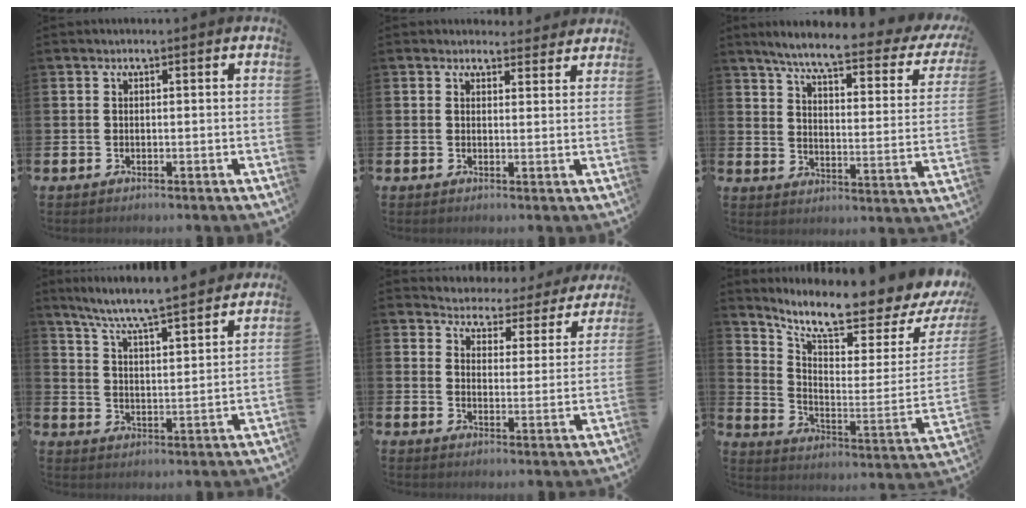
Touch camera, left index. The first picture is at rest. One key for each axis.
{"total": 2.5, "fx": 2.4, "fy": 0.7, "fz": -0.1, "tx": 0.009, "ty": -0.014, "tz": 0.041}
{"total": 6.3, "fx": 5.2, "fy": 0.6, "fz": 3.5, "tx": -0.084, "ty": -0.043, "tz": 0.077}
{"total": 7.6, "fx": 7.2, "fy": -0.1, "fz": 2.4, "tx": -0.074, "ty": -0.055, "tz": 0.122}
{"total": 3.9, "fx": 3.7, "fy": 1.2, "fz": -0.2, "tx": -0.022, "ty": -0.041, "tz": 0.058}
{"total": 8.1, "fx": 7.3, "fy": 1.1, "fz": 3.3, "tx": -0.069, "ty": -0.087, "tz": 0.117}